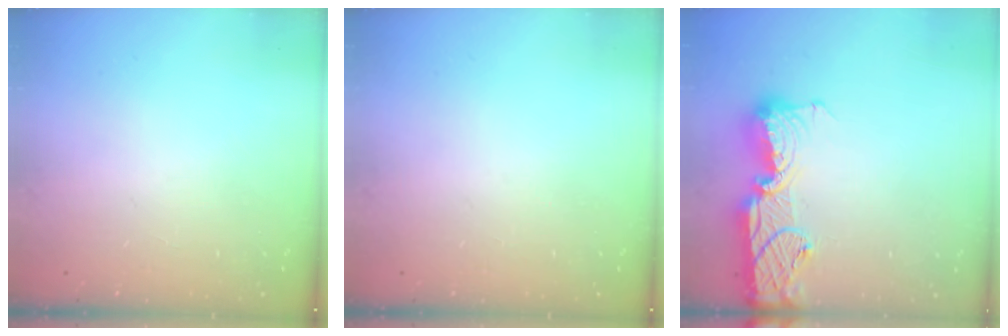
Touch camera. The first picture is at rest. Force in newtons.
{"total": 0.0}
{"total": 17.0, "press": 16.3, "slide": 4.7}